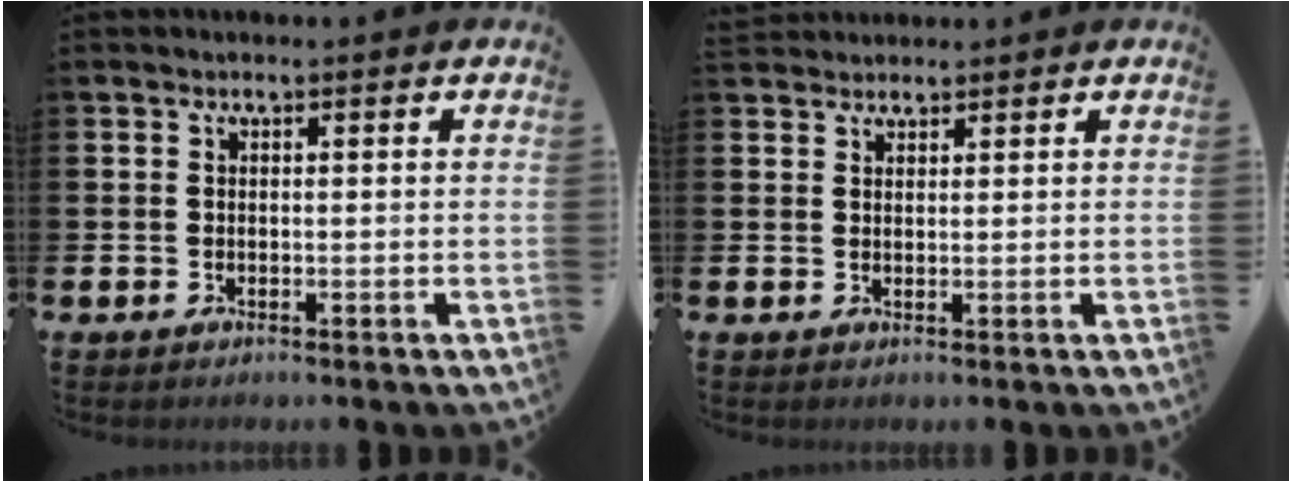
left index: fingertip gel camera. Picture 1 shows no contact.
{"total": 1.9, "force": [1.8, 0.6, 0.0], "torque": [-0.003, -0.003, 0.035]}